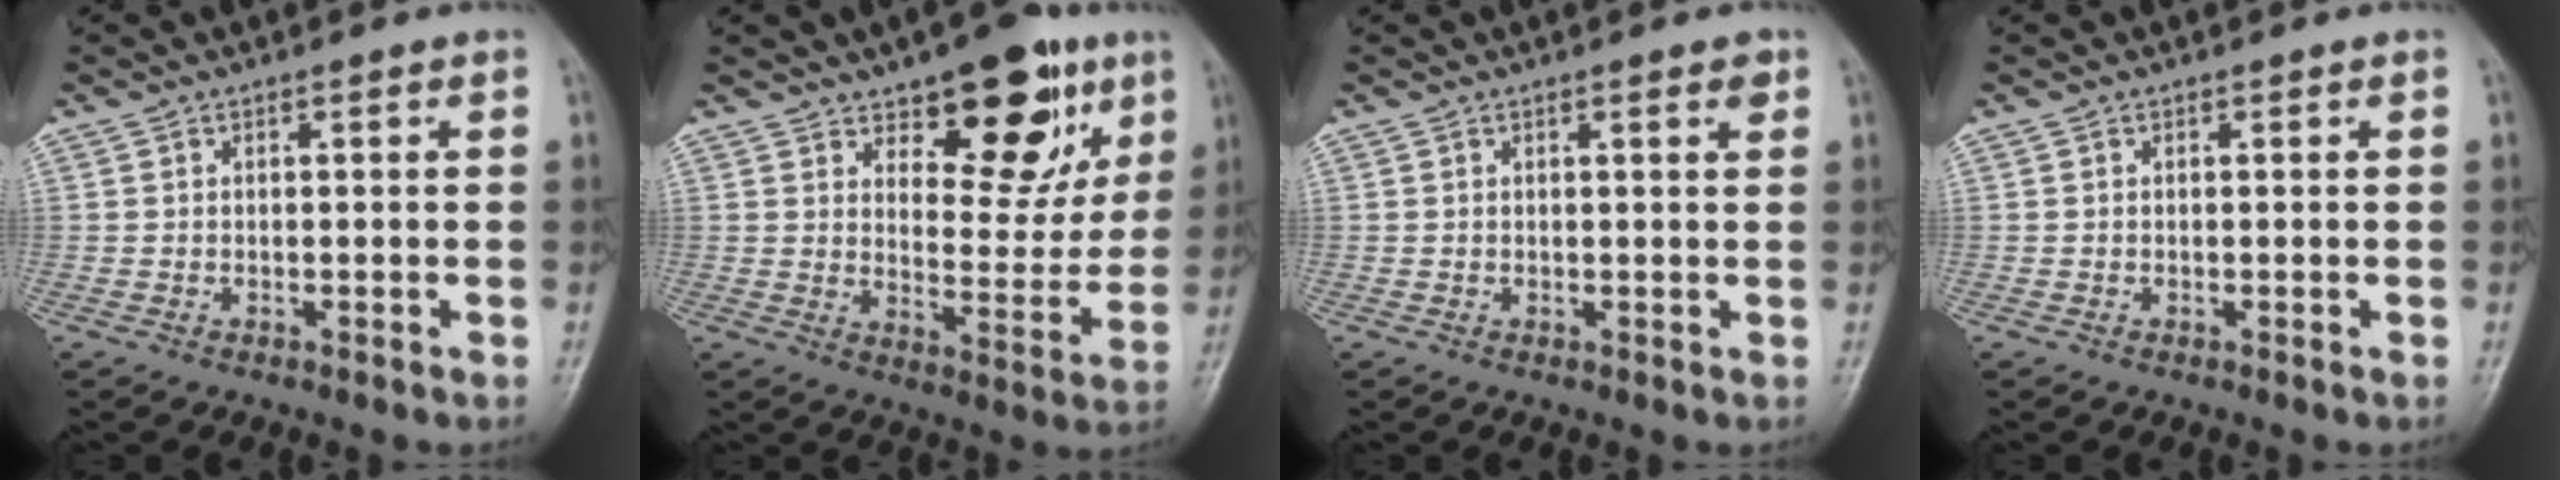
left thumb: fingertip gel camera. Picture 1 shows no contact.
{"total": 15.8, "force": [9.0, 7.5, 10.6], "torque": [-0.086, -0.049, 0.131]}
{"total": 1.7, "force": [1.0, 0.4, 1.3], "torque": [-0.015, -0.003, 0.011]}
{"total": 0.0}